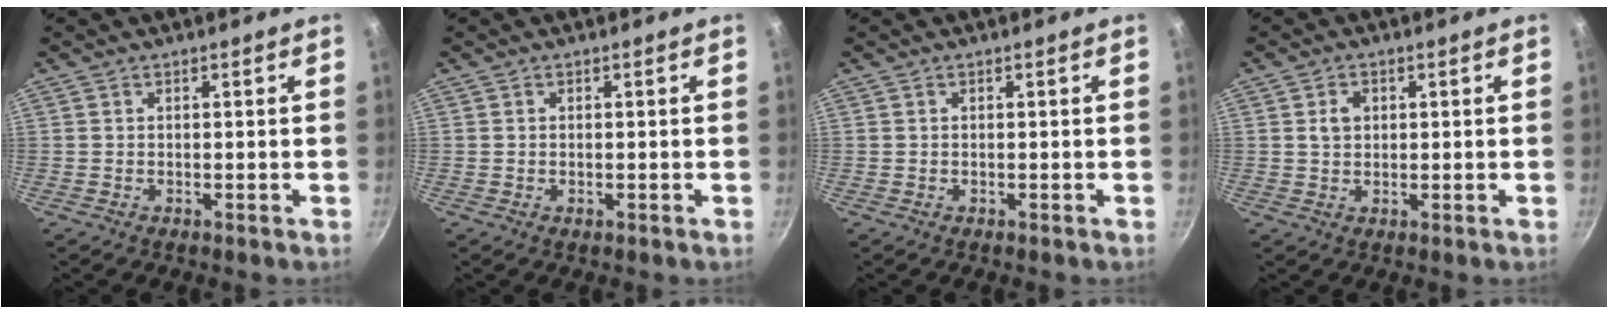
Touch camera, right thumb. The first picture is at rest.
{"total": 0.7, "force": [-0.2, 0.4, 0.5], "torque": [-0.010, 0.002, -0.004]}
{"total": 0.0}
{"total": 3.1, "force": [0.6, 2.4, 1.8], "torque": [-0.022, 0.001, 0.011]}